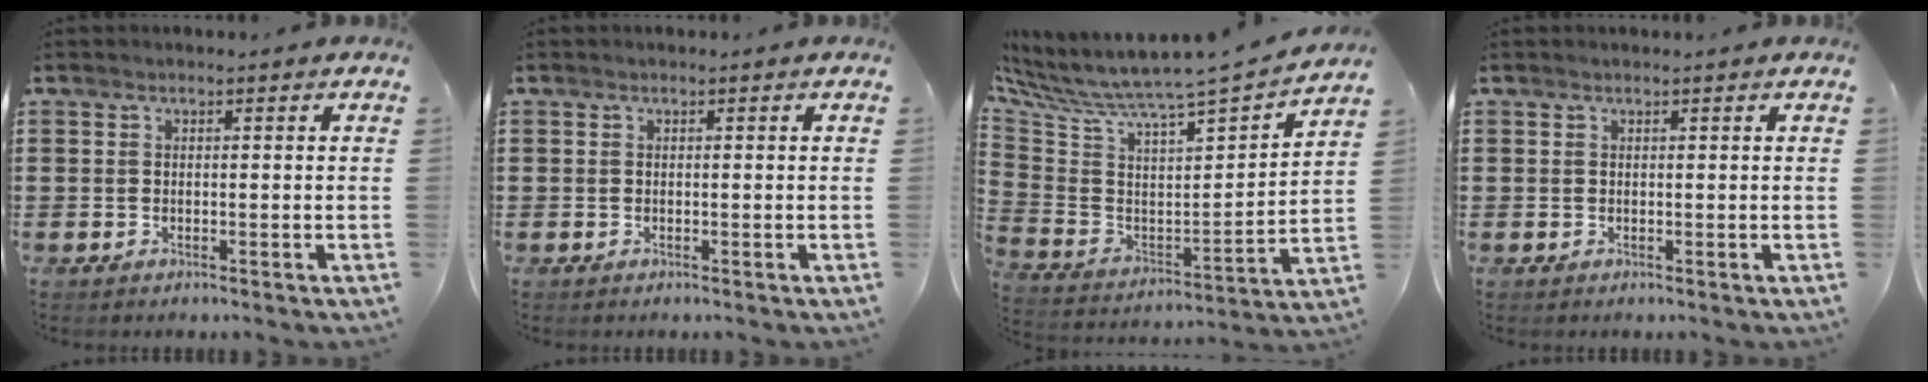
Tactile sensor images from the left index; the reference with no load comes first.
{"total": 0.0}
{"total": 4.6, "force": [4.3, -0.2, 1.6], "torque": [-0.060, -0.062, 0.060]}
{"total": 0.0}